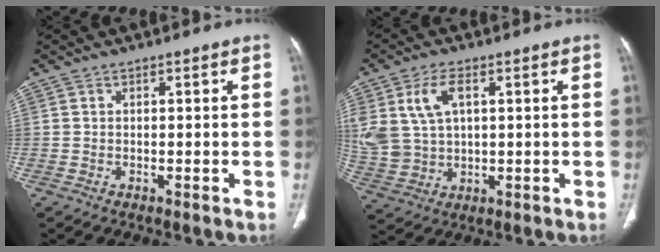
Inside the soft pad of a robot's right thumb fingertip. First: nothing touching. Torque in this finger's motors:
{"motor_torque": [-0.03, 0.34, 0.22, 0.27, 0.12]}